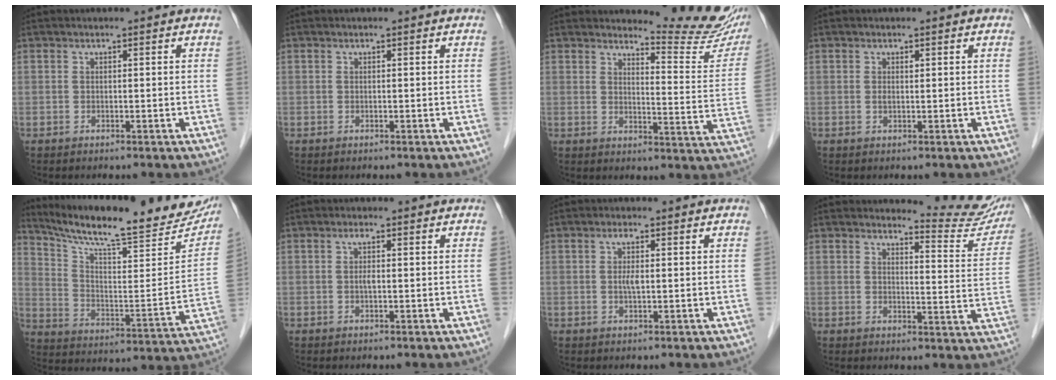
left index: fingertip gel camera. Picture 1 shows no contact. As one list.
[{"total": 0.0}, {"total": 11.6, "force": [11.4, 0.0, 2.5], "torque": [-0.029, -0.081, 0.127]}, {"total": 0.9, "force": [0.2, 0.4, 0.8], "torque": [-0.017, 0.000, 0.004]}, {"total": 25.6, "force": [22.3, 4.2, 11.9], "torque": [-0.192, -0.047, 0.311]}, {"total": 1.3, "force": [0.0, 0.3, 1.3], "torque": [-0.025, 0.002, 0.001]}, {"total": 2.1, "force": [0.1, 0.5, 2.0], "torque": [-0.041, 0.001, 0.004]}, {"total": 9.4, "force": [9.4, 0.4, 0.8], "torque": [-0.003, -0.063, 0.097]}]